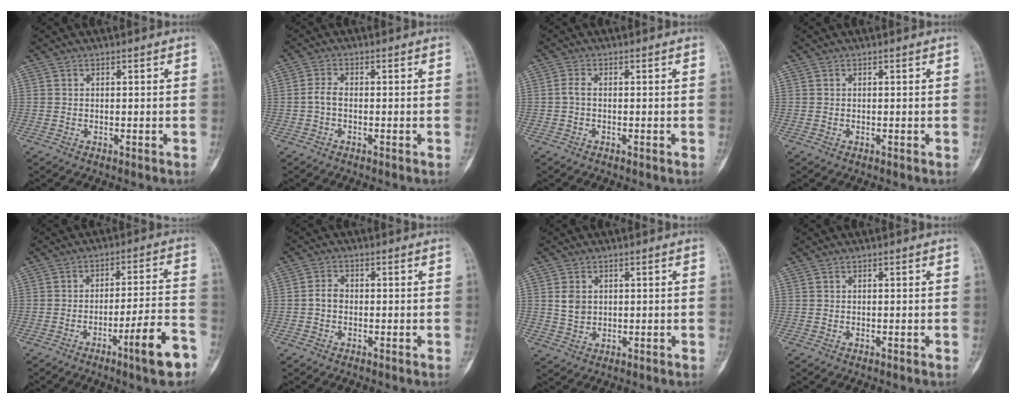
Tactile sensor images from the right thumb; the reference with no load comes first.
{"total": 2.2, "force": [-0.5, 1.1, 1.8], "torque": [-0.037, 0.004, -0.015]}
{"total": 1.4, "force": [-0.3, 0.6, 1.3], "torque": [-0.026, 0.001, -0.010]}
{"total": 0.0}
{"total": 10.9, "force": [-6.0, 1.1, 9.0], "torque": [-0.134, 0.031, -0.091]}
{"total": 2.4, "force": [-0.4, 1.8, 1.5], "torque": [-0.021, 0.009, -0.014]}
{"total": 3.6, "force": [0.9, 2.8, 2.1], "torque": [-0.026, -0.005, 0.021]}
{"total": 0.0}